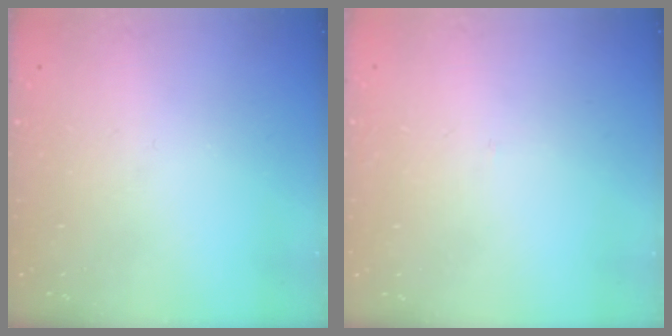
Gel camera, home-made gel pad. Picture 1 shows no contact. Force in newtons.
{"total": 1.5, "press": 1.5, "slide": 0.1}